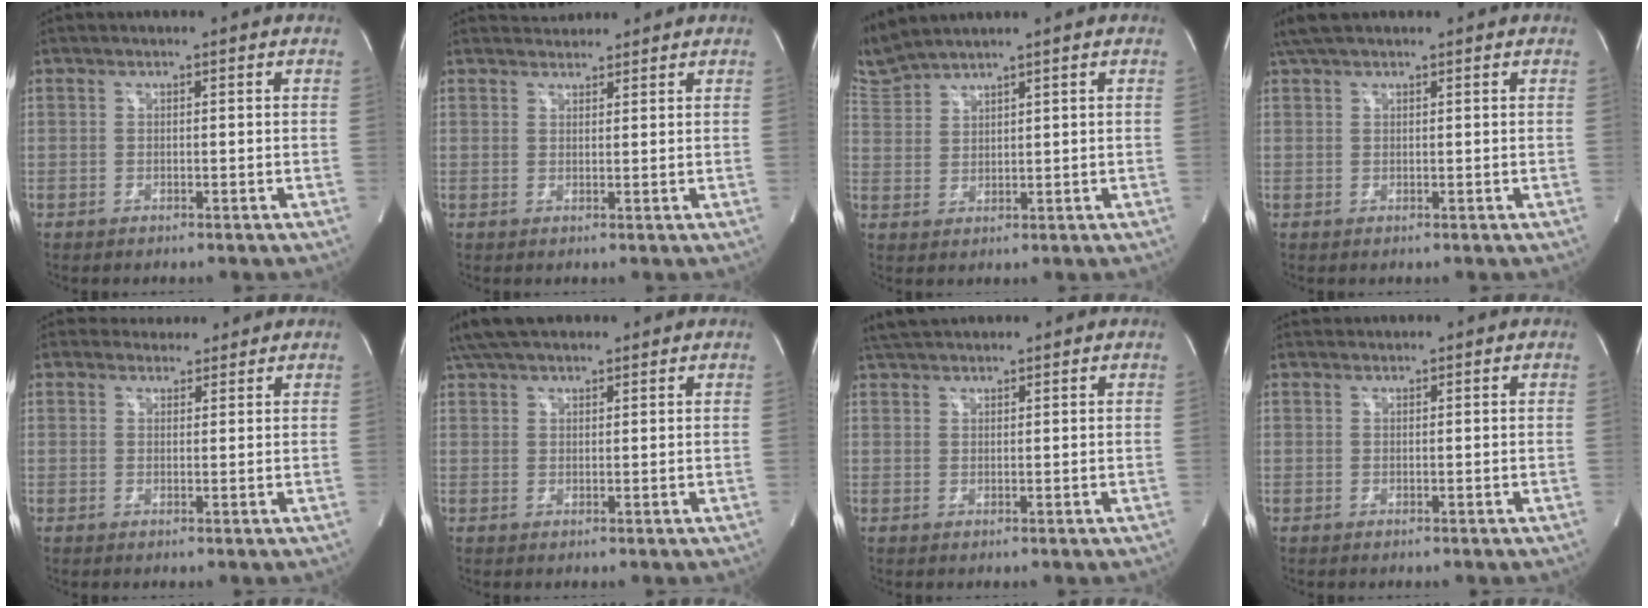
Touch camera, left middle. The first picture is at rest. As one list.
[{"total": 3.0, "force": [2.9, 0.8, 0.0], "torque": [-0.003, 0.021, 0.047]}, {"total": 5.2, "force": [5.0, -0.7, 1.0], "torque": [-0.043, 0.014, 0.114]}, {"total": 4.4, "force": [3.6, 1.2, 2.4], "torque": [-0.049, 0.034, 0.068]}, {"total": 3.4, "force": [3.0, 1.4, -0.1], "torque": [0.003, 0.010, 0.041]}, {"total": 9.4, "force": [7.8, 3.0, 4.3], "torque": [-0.069, 0.045, 0.135]}, {"total": 4.8, "force": [4.3, 1.1, 1.8], "torque": [-0.034, 0.035, 0.078]}, {"total": 1.2, "force": [1.1, 0.3, -0.1], "torque": [-0.005, 0.018, 0.022]}]